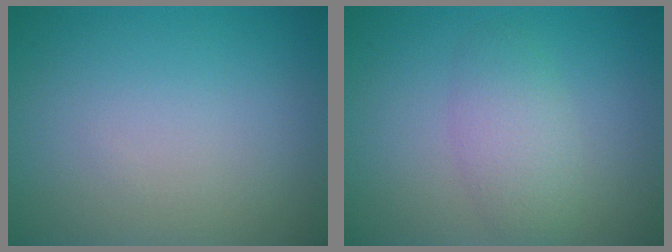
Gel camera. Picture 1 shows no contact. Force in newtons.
{"total": 3.0, "press": 3.0, "slide": 0.2}